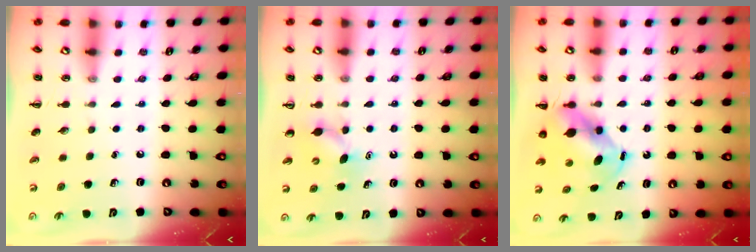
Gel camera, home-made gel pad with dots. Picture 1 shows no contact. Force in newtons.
{"total": 5.2, "press": 5.0, "slide": 1.2}
{"total": 5.7, "press": 5.5, "slide": 1.7}